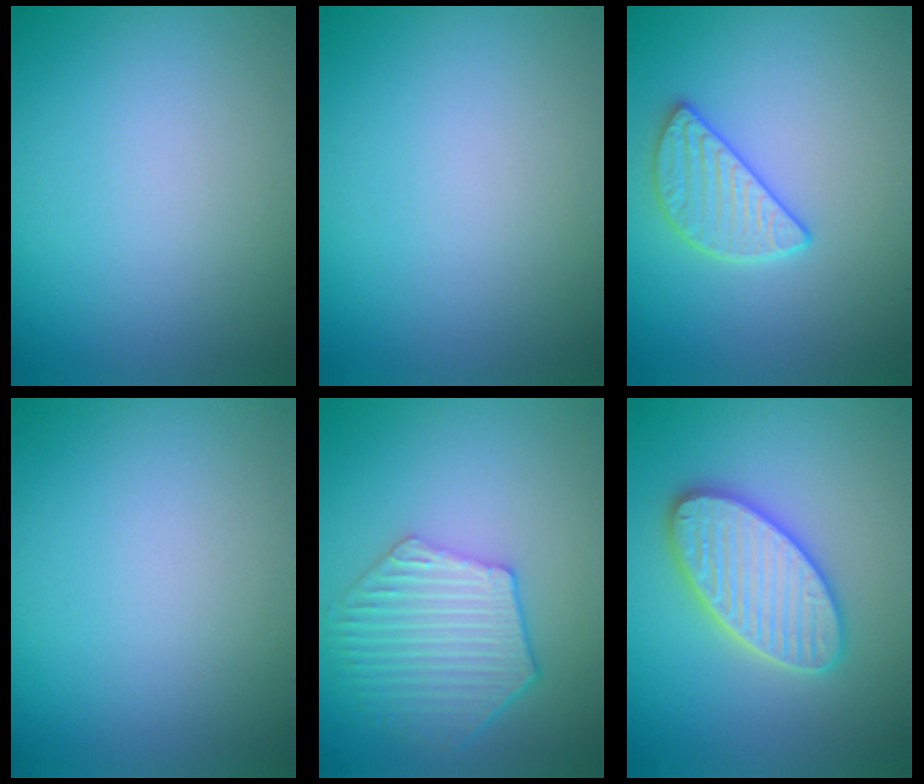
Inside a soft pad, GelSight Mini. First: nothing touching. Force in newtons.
{"total": 0.0}
{"total": 2.8, "press": 2.7, "slide": 0.7}
{"total": 0.0}
{"total": 5.8, "press": 4.6, "slide": 3.5}
{"total": 5.8, "press": 5.8, "slide": 0.5}